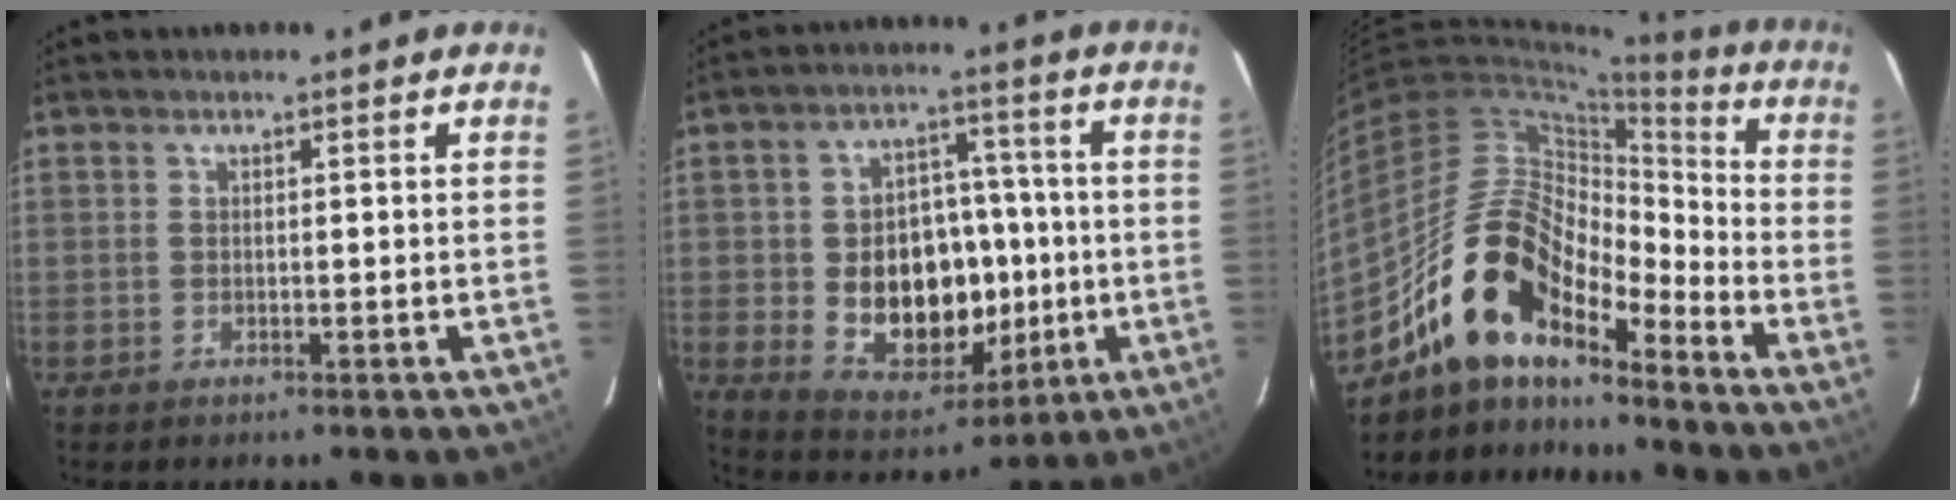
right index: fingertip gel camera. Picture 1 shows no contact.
{"total": 16.8, "force": [-2.1, 12.4, 11.1], "torque": [-0.219, 0.013, -0.004]}
{"total": 16.5, "force": [-12.8, 6.5, 8.2], "torque": [-0.146, 0.017, -0.249]}